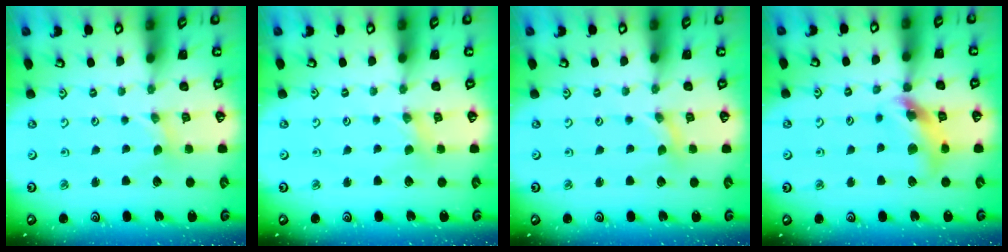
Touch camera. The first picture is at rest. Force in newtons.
{"total": 1.2, "press": 1.2, "slide": 0.3}
{"total": 0.0}
{"total": 12.9, "press": 12.8, "slide": 1.8}